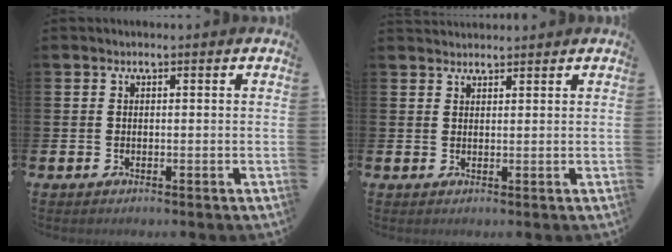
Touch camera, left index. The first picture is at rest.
{"total": 1.8, "force": [1.8, 0.3, -0.1], "torque": [0.000, -0.003, 0.033]}